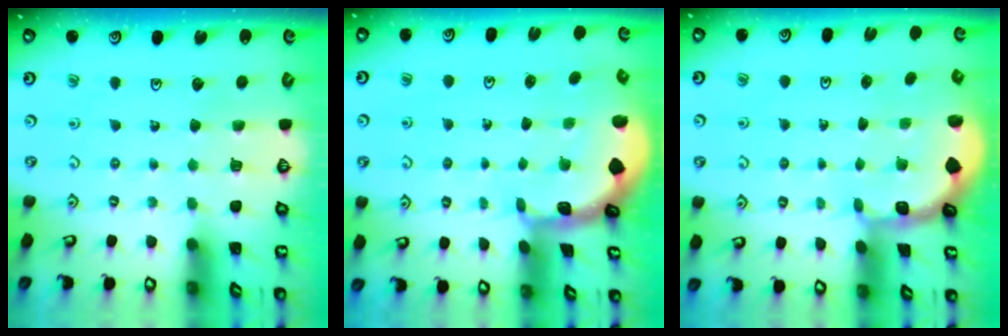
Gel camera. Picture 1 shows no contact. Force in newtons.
{"total": 2.3, "press": 2.3, "slide": 0.3}
{"total": 1.7, "press": 1.7, "slide": 0.4}